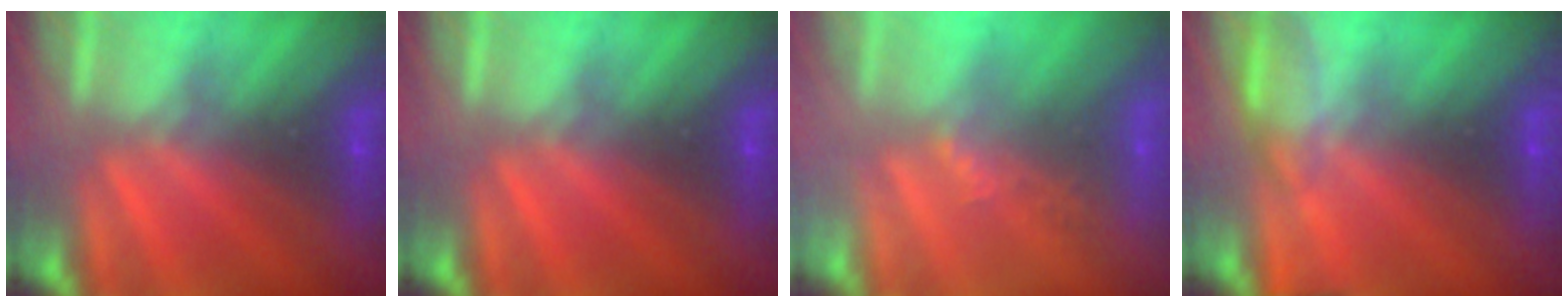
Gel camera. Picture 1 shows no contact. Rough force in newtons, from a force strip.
{"total": 0.0}
{"total": 2.2}
{"total": 5.0}